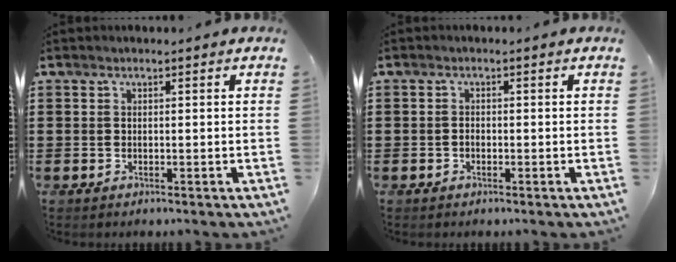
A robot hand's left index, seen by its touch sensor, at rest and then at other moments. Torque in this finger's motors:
{"motor_torque": [0.26, 0.26, 0.04, 0.00]}